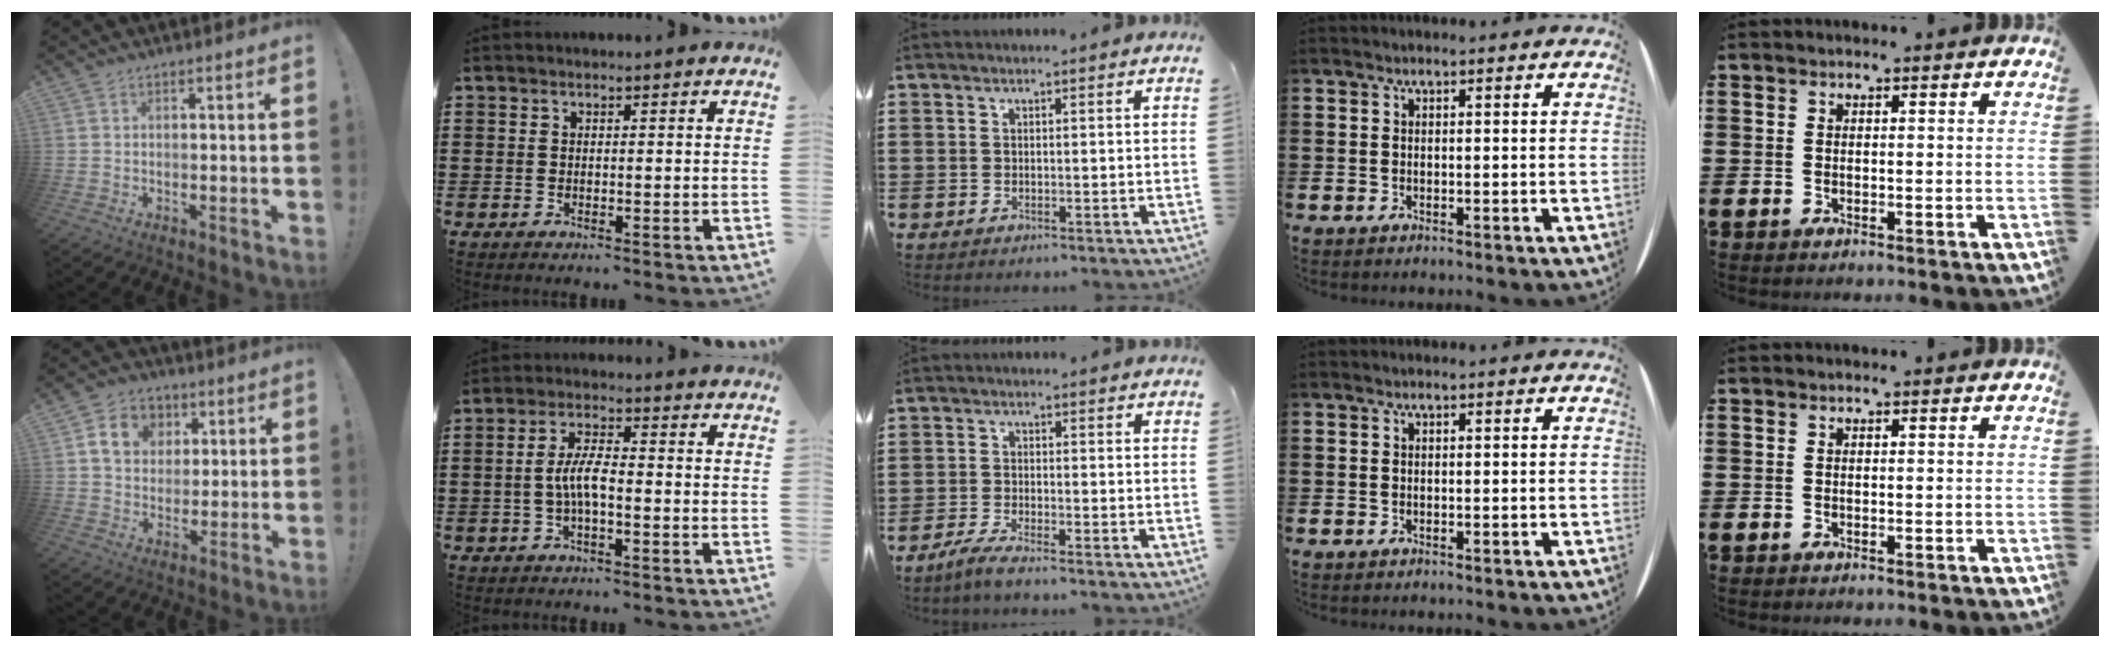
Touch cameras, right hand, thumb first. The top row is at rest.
{"thumb": {"total": 11.0, "force": [3.8, 9.1, 4.8], "torque": [-0.063, -0.007, 0.074]}, "index": {"total": 5.1, "force": [-1.1, 1.4, 4.8], "torque": [-0.106, -0.002, -0.026]}, "middle": {"total": 2.8, "force": [-2.5, 0.0, 1.4], "torque": [-0.038, -0.003, -0.053]}}